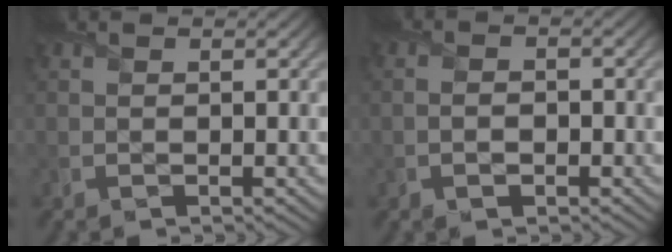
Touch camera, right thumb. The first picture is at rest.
{"total": 2.5, "force": [-0.7, 1.8, 1.7], "torque": [-0.009, 0.001, -0.019]}